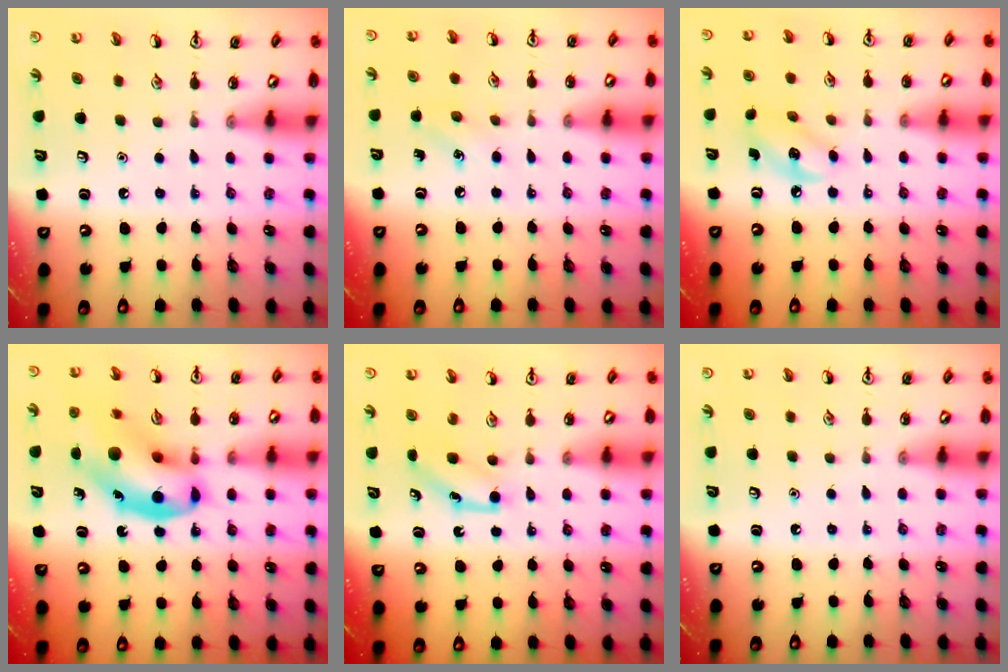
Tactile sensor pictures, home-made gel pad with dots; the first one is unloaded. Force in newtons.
{"total": 4.8, "press": 4.6, "slide": 1.4}
{"total": 6.0, "press": 5.9, "slide": 0.9}
{"total": 15.6, "press": 15.2, "slide": 3.5}
{"total": 3.8, "press": 3.5, "slide": 1.3}
{"total": 0.0}